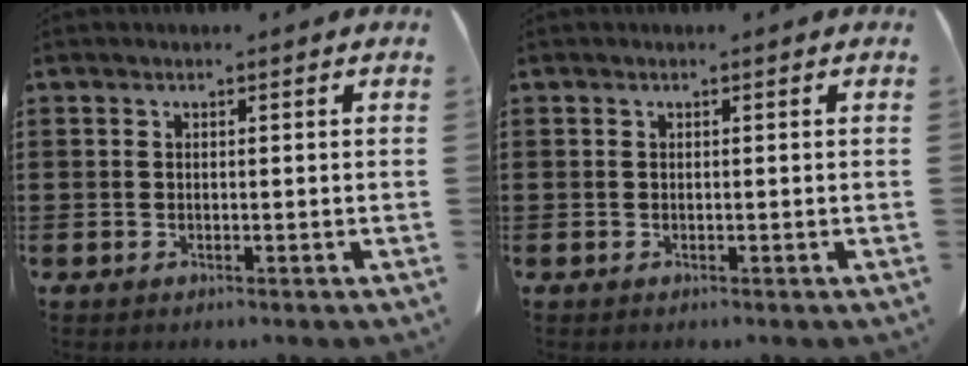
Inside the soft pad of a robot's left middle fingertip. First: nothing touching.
{"total": 0.0}